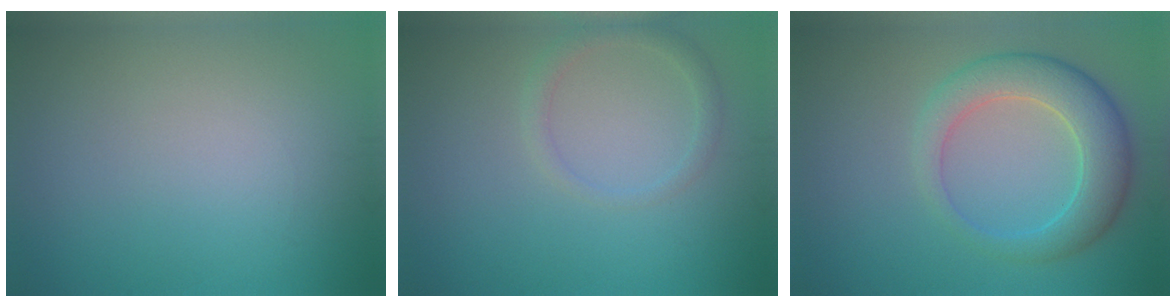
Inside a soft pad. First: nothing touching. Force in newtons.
{"total": 1.7, "press": 1.7, "slide": 0.1}
{"total": 5.7, "press": 5.7, "slide": 0.3}